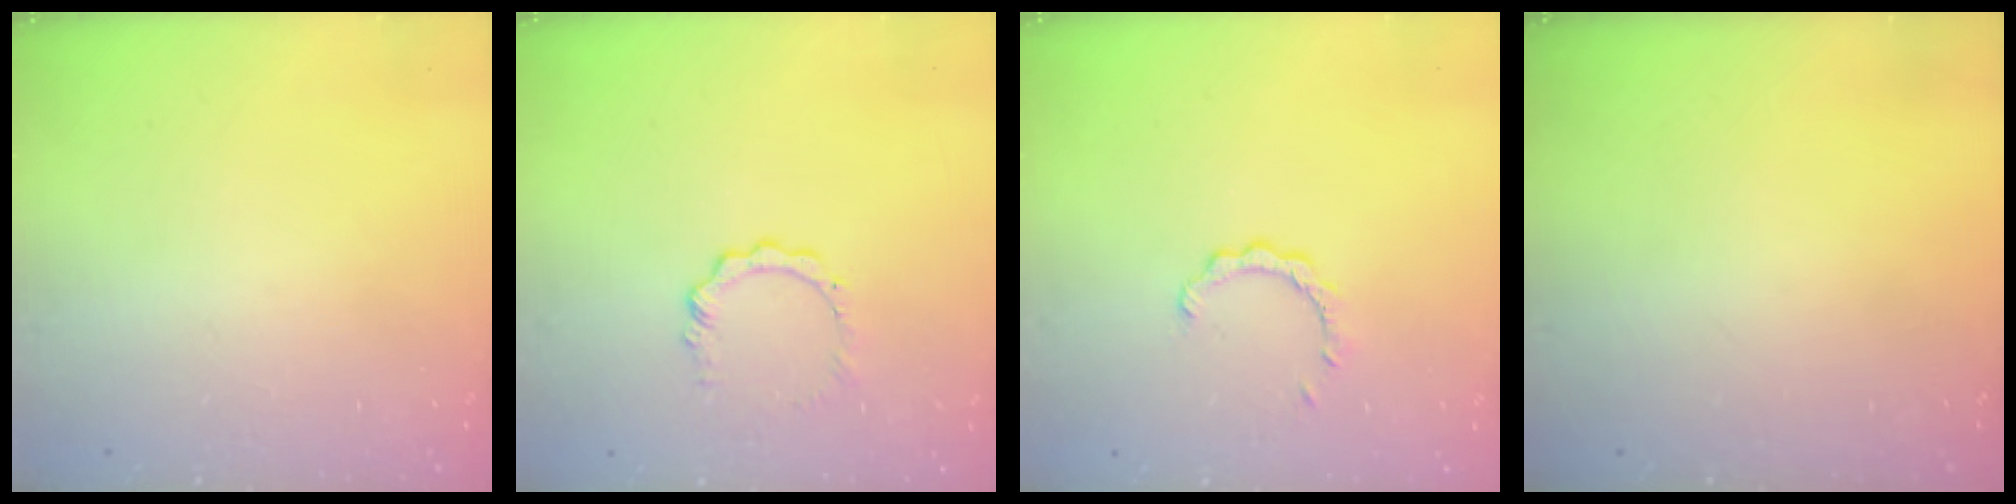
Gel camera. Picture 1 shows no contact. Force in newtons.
{"total": 3.9, "press": 3.9, "slide": 0.5}
{"total": 2.7, "press": 2.7, "slide": 0.3}
{"total": 0.0}